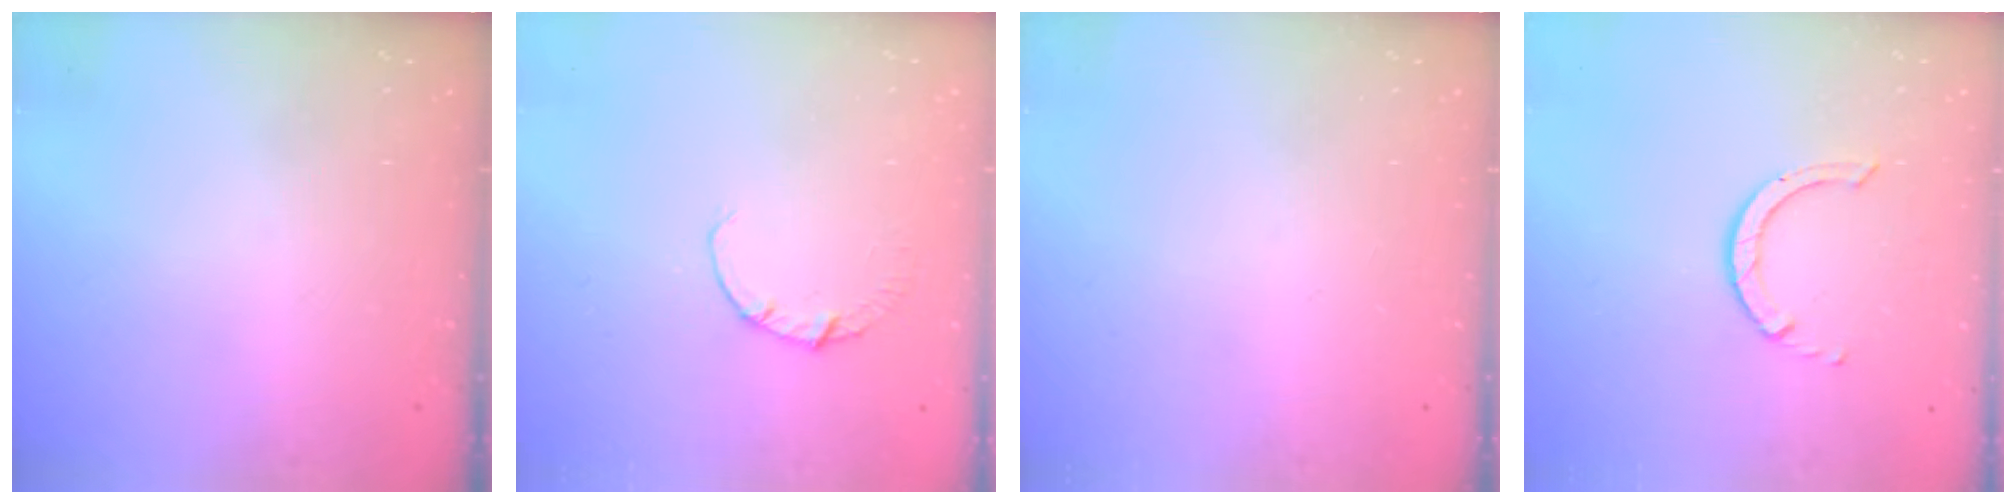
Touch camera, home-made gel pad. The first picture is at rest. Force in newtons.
{"total": 1.9, "press": 1.9, "slide": 0.3}
{"total": 0.0}
{"total": 3.5, "press": 3.5, "slide": 0.5}